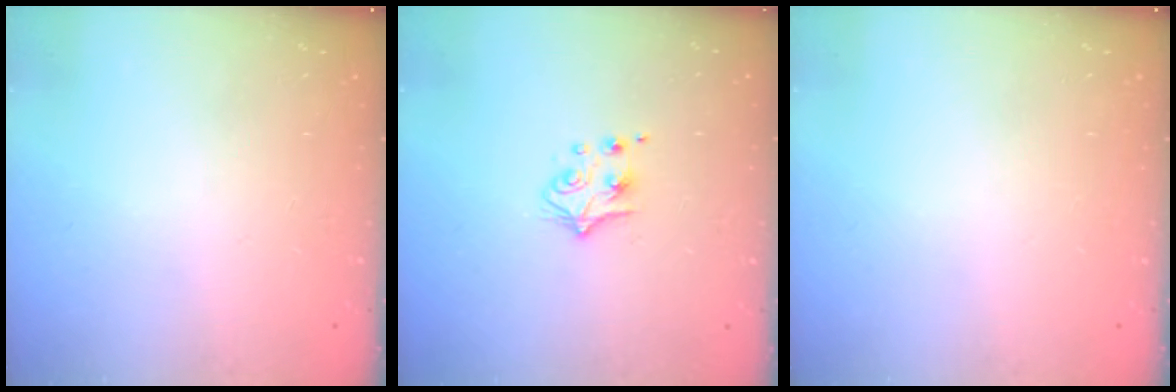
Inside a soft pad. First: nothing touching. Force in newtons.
{"total": 5.0, "press": 4.9, "slide": 0.6}
{"total": 0.0}